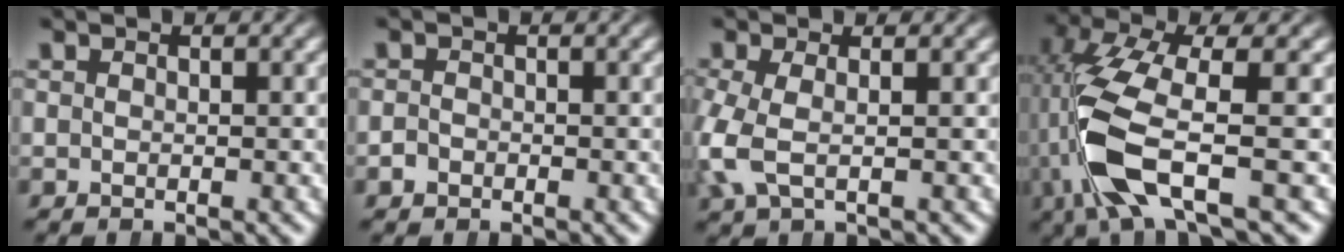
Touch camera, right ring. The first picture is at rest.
{"total": 0.8, "force": [-0.7, 0.4, -0.1], "torque": [0.001, -0.006, -0.010]}
{"total": 3.3, "force": [-0.3, 2.0, 2.7], "torque": [-0.085, -0.012, 0.003]}
{"total": 7.7, "force": [-0.4, 3.2, 7.0], "torque": [-0.170, -0.017, 0.001]}